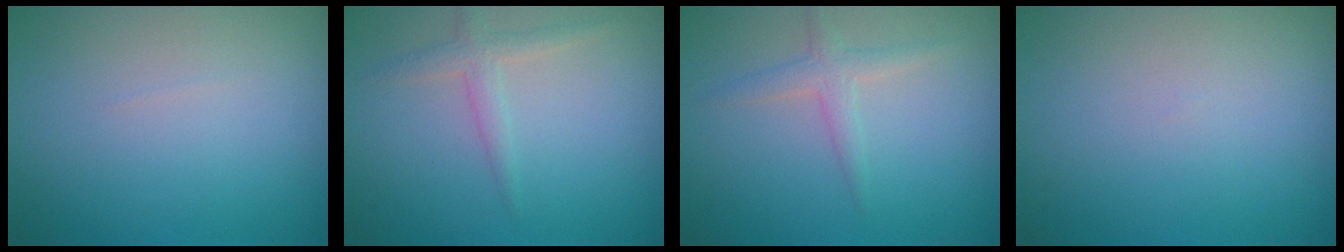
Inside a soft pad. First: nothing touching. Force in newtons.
{"total": 1.8, "press": 1.8, "slide": 0.0}
{"total": 1.8, "press": 1.8, "slide": 0.1}
{"total": 0.0}